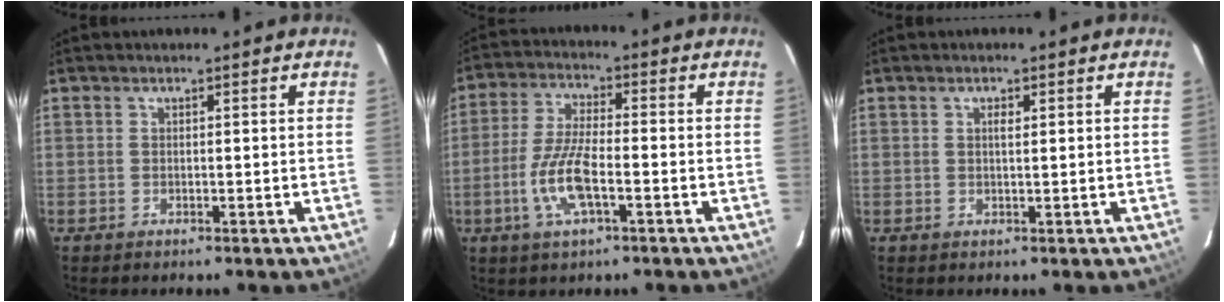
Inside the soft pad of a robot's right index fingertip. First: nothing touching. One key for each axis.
{"total": 9.5, "fx": -3.3, "fy": 2.5, "fz": 8.5, "tx": -0.181, "ty": -0.003, "tz": -0.066}
{"total": 1.3, "fx": 0.5, "fy": 0.4, "fz": 1.1, "tx": -0.017, "ty": 0.002, "tz": 0.008}